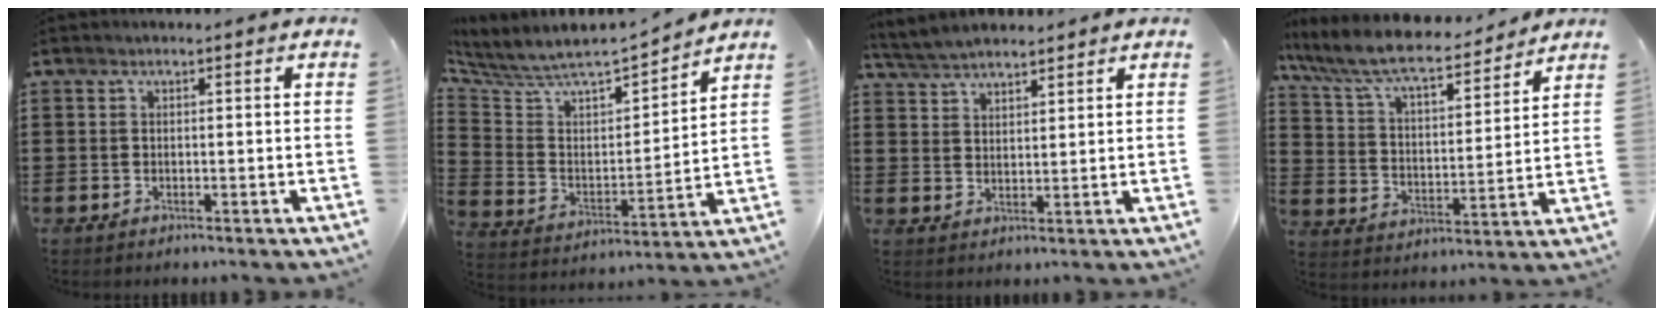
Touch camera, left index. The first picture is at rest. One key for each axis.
{"total": 5.6, "fx": 5.2, "fy": 1.4, "fz": 1.7, "tx": -0.064, "ty": -0.049, "tz": 0.083}
{"total": 3.9, "fx": 3.8, "fy": 0.8, "fz": 0.7, "tx": -0.028, "ty": -0.006, "tz": 0.070}
{"total": 9.1, "fx": 7.9, "fy": 1.4, "fz": 4.4, "tx": -0.115, "ty": -0.044, "tz": 0.133}